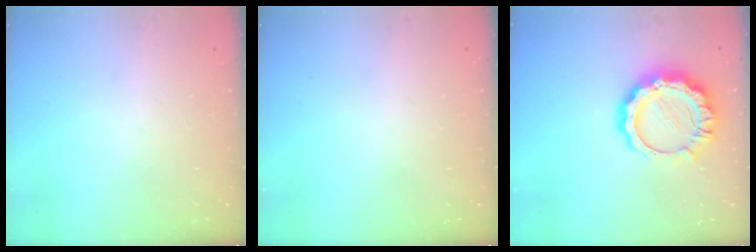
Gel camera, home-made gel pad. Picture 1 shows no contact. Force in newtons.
{"total": 0.0}
{"total": 12.7, "press": 12.7, "slide": 1.0}